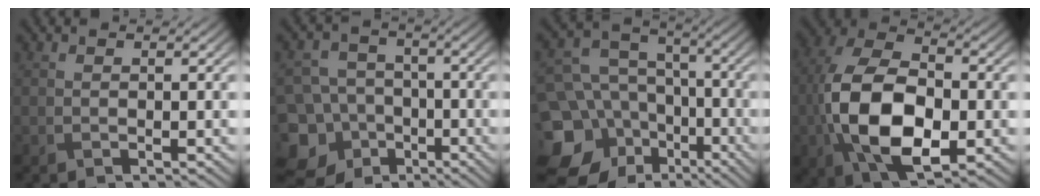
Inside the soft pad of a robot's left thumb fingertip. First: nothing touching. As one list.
[{"total": 13.2, "force": [-6.9, 10.7, 3.5], "torque": [-0.113, -0.039, -0.127]}, {"total": 16.2, "force": [-6.9, 13.0, 6.8], "torque": [-0.206, -0.027, -0.113]}, {"total": 14.5, "force": [-3.2, 8.3, 11.4], "torque": [-0.255, -0.014, -0.068]}]